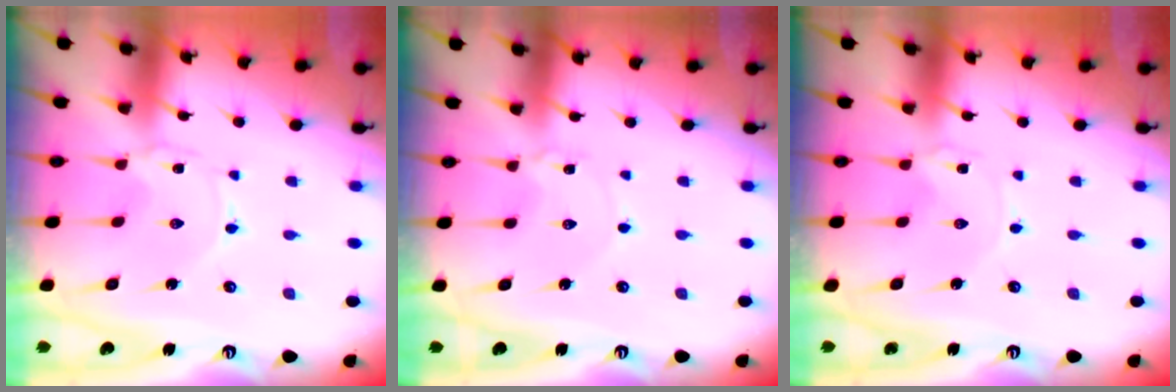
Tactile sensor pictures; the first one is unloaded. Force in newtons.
{"total": 1.6, "press": 1.6, "slide": 0.2}
{"total": 0.0}